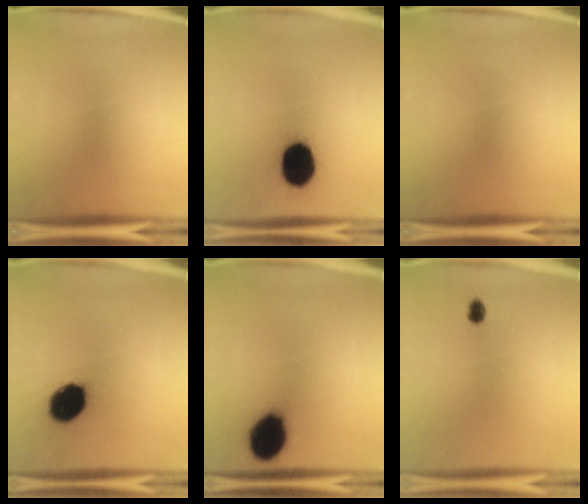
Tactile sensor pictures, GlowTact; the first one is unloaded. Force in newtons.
{"total": 16.7}
{"total": 0.0}
{"total": 14.0}
{"total": 13.7}
{"total": 1.9}